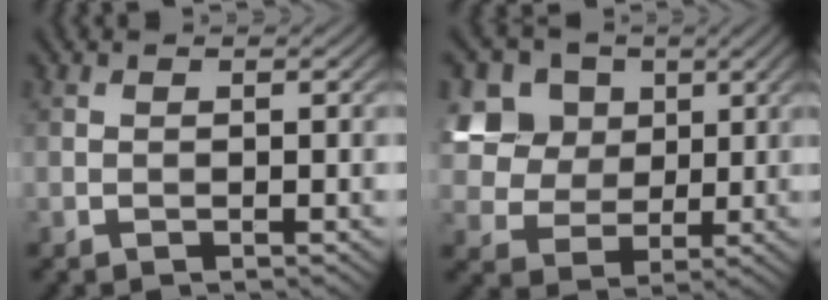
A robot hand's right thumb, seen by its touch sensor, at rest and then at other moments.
{"total": 12.7, "force": [5.3, 10.0, 5.6], "torque": [-0.190, 0.018, 0.119]}